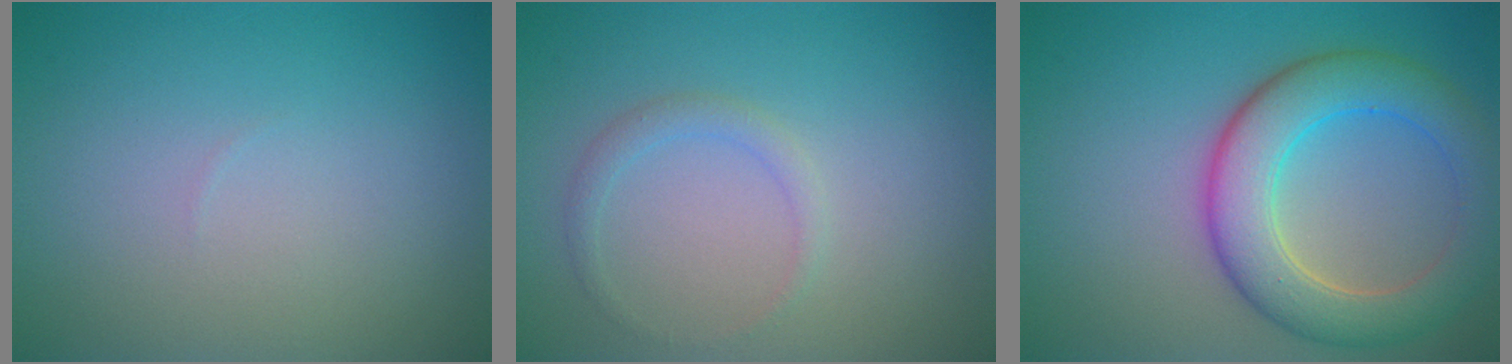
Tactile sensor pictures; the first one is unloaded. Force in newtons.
{"total": 1.3, "press": 1.3, "slide": 0.1}
{"total": 6.8, "press": 6.8, "slide": 0.5}